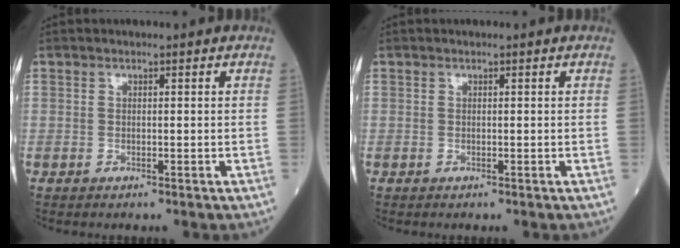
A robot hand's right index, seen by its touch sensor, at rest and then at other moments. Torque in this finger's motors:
{"motor_torque": [0.00, 0.00, 0.00, 0.00]}